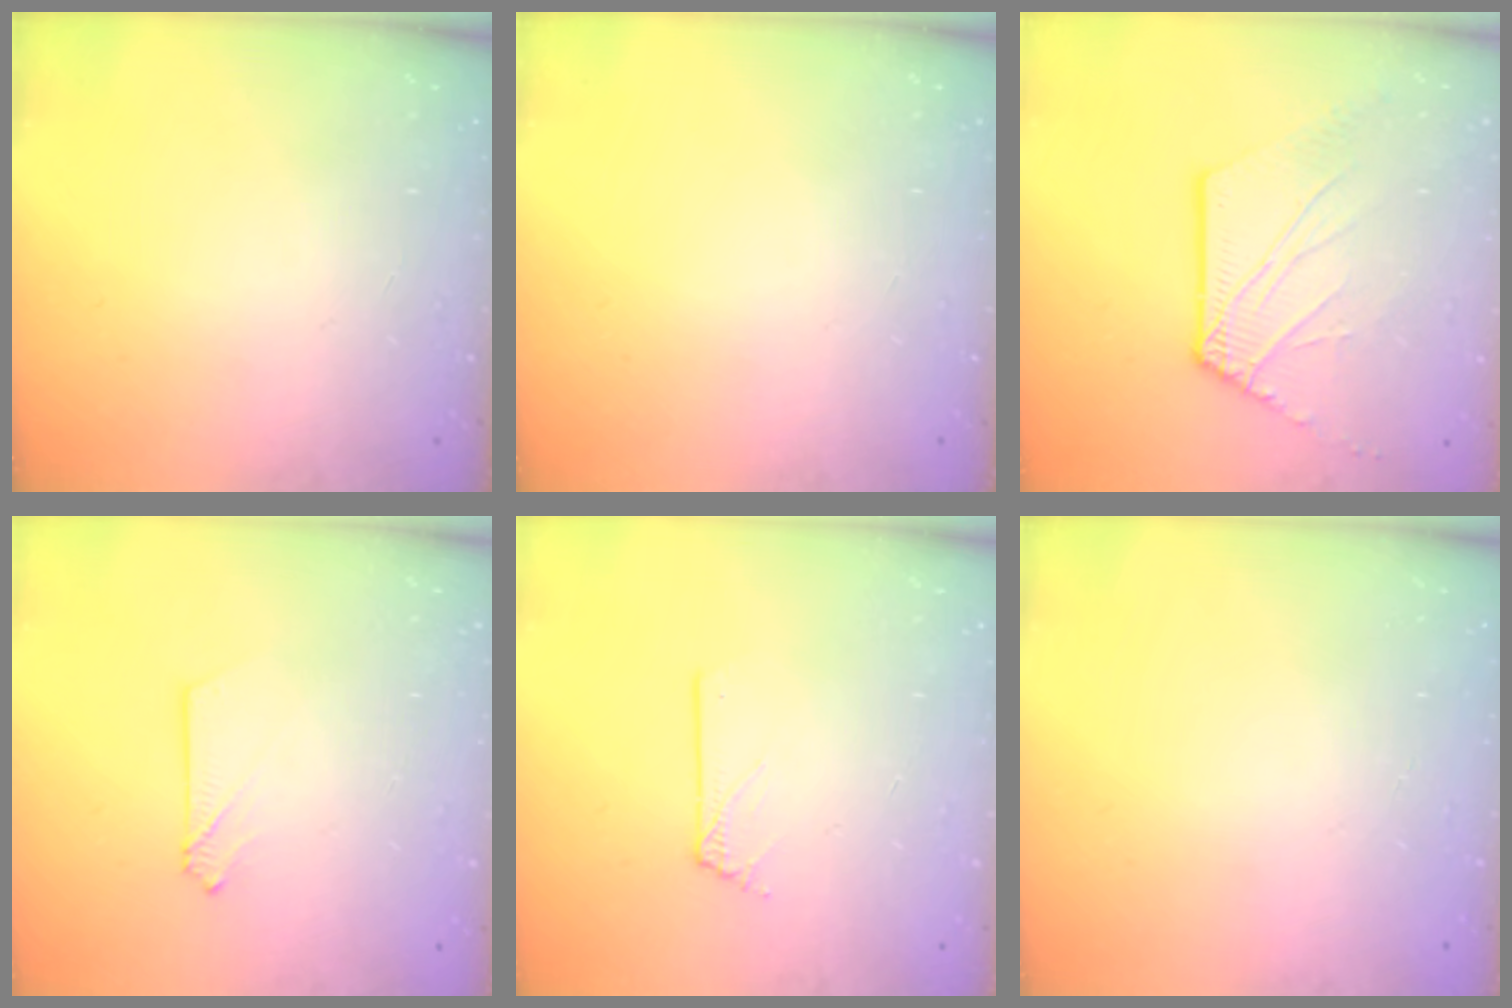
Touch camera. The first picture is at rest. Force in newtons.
{"total": 0.0}
{"total": 8.0, "press": 7.9, "slide": 0.9}
{"total": 2.7, "press": 2.7, "slide": 0.3}
{"total": 0.5, "press": 0.5, "slide": 0.1}
{"total": 0.0}